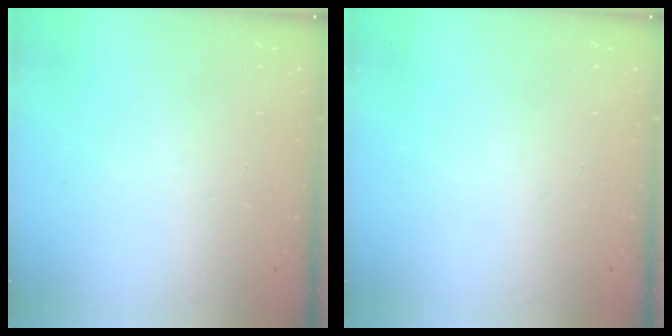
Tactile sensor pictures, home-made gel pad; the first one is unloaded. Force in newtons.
{"total": 0.0}